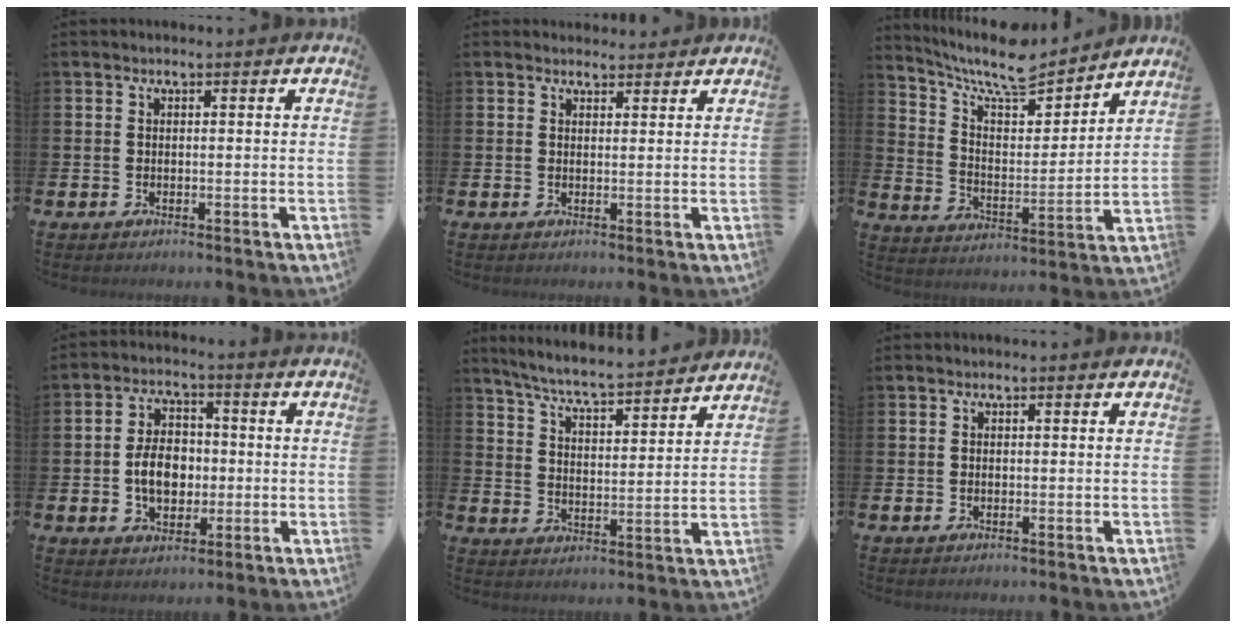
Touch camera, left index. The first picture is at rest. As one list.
[{"total": 1.8, "force": [1.7, 0.5, 0.0], "torque": [0.009, -0.007, 0.029]}, {"total": 9.3, "force": [8.4, 2.0, 3.4], "torque": [-0.097, -0.056, 0.146]}, {"total": 6.2, "force": [-0.6, 4.5, 4.3], "torque": [-0.067, 0.008, -0.018]}, {"total": 6.4, "force": [6.1, 0.0, 1.8], "torque": [-0.066, -0.046, 0.105]}, {"total": 0.0}]